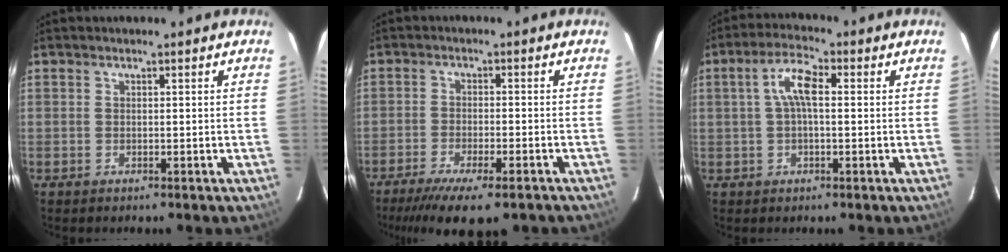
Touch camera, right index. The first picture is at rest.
{"total": 12.7, "force": [-9.7, 2.8, 7.7], "torque": [-0.161, -0.044, -0.154]}
{"total": 5.7, "force": [0.8, 1.9, 5.3], "torque": [-0.105, 0.016, 0.013]}